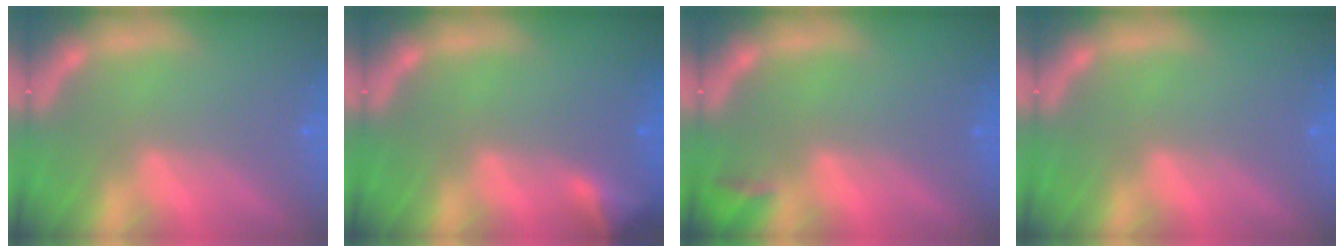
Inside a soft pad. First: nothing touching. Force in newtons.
{"total": 2.9}
{"total": 1.4}
{"total": 0.0}